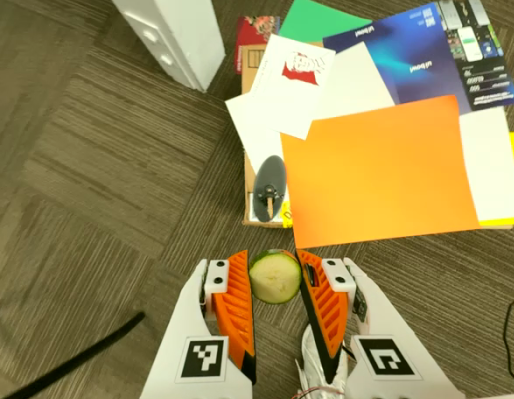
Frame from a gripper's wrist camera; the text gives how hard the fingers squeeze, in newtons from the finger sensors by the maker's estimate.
{"total": 9.2, "left": 9.4, "right": 9.1}